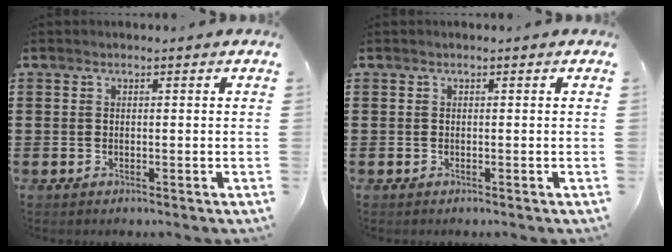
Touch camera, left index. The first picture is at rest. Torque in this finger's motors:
{"motor_torque": [0.00, 0.00, 0.00, 0.01]}